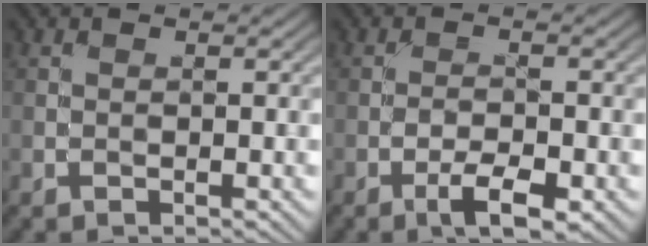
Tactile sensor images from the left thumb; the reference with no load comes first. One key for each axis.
{"total": 4.1, "fx": -2.3, "fy": 1.1, "fz": 3.2, "tx": -0.057, "ty": 0.001, "tz": -0.039}